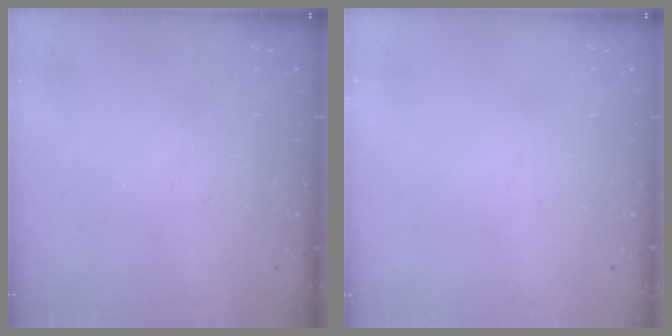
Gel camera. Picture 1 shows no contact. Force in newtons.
{"total": 0.0}